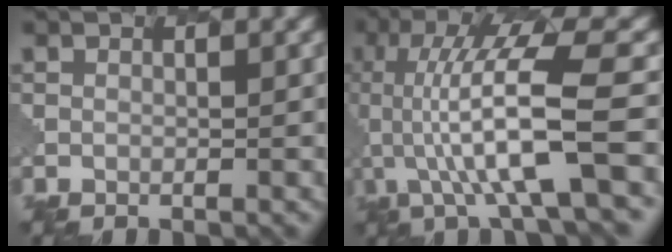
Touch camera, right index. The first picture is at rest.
{"total": 9.3, "force": [-1.2, 1.7, 9.1], "torque": [-0.163, 0.013, -0.020]}